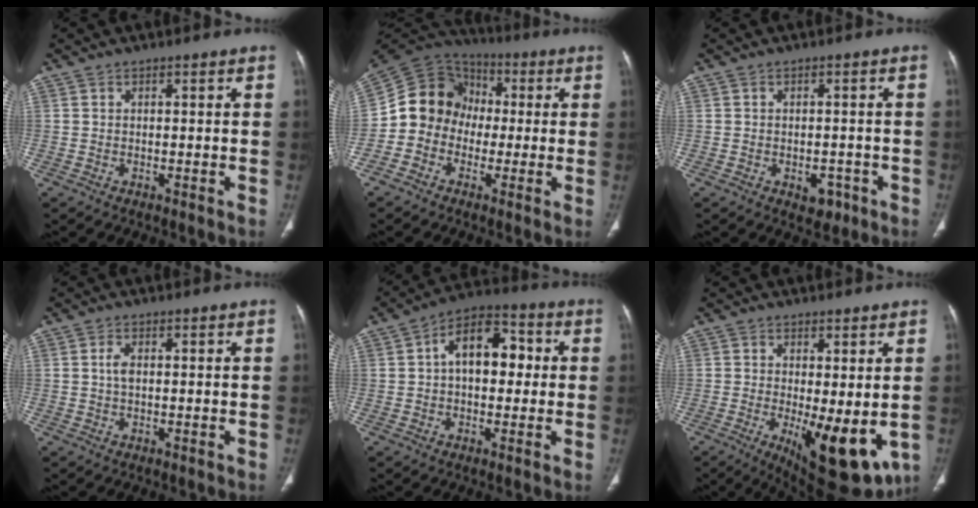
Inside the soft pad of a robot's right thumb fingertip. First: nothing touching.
{"total": 12.6, "force": [-1.4, 11.2, 5.5], "torque": [-0.077, 0.041, -0.040]}
{"total": 3.6, "force": [-1.6, 2.5, 2.1], "torque": [-0.009, 0.006, -0.015]}
{"total": 1.8, "force": [0.1, 1.0, 1.5], "torque": [-0.032, 0.002, -0.001]}
{"total": 11.7, "force": [1.3, 7.3, 9.0], "torque": [-0.109, 0.033, 0.009]}
{"total": 13.4, "force": [-2.6, 5.1, 12.1], "torque": [-0.166, -0.029, -0.020]}